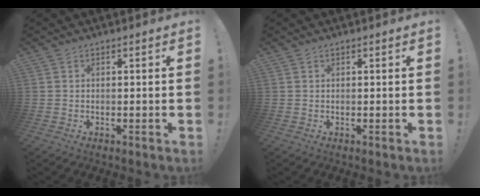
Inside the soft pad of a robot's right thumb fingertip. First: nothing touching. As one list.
[{"total": 0.0}]